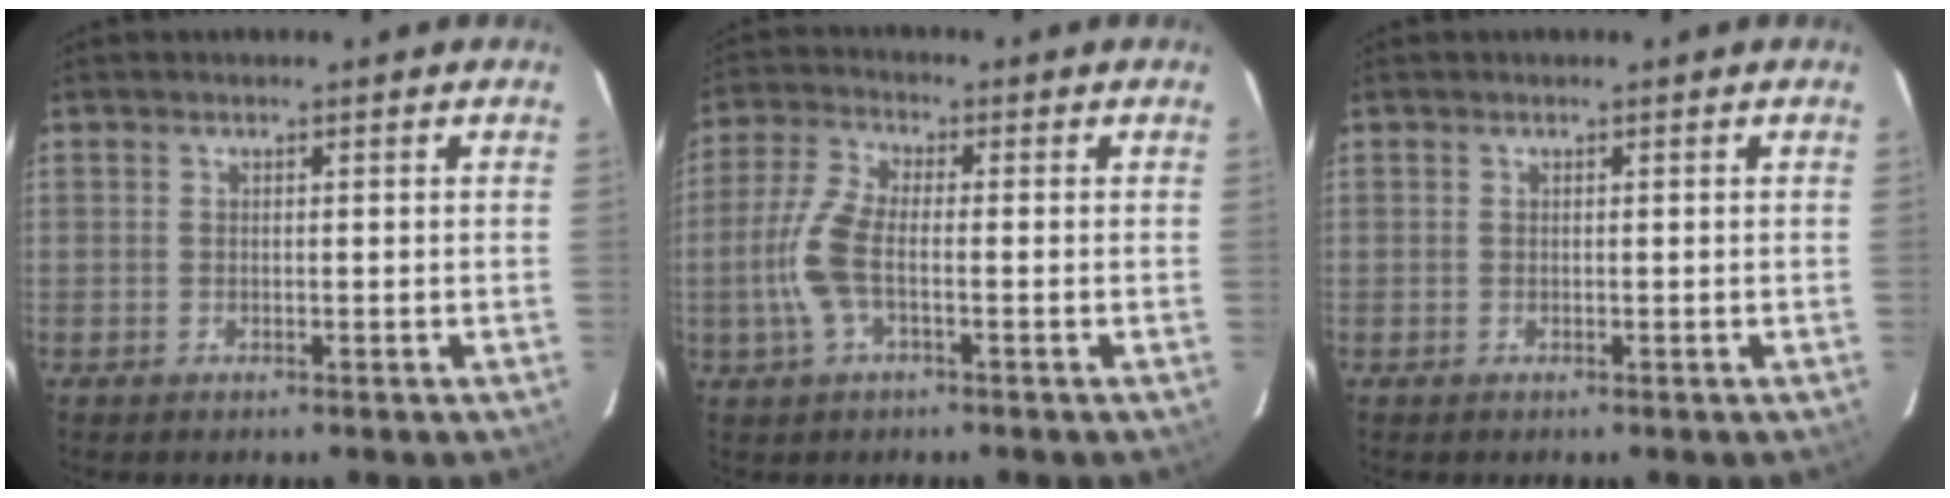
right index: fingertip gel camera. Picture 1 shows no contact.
{"total": 8.1, "force": [-1.9, 2.8, 7.3], "torque": [-0.170, 0.005, -0.040]}
{"total": 0.0}